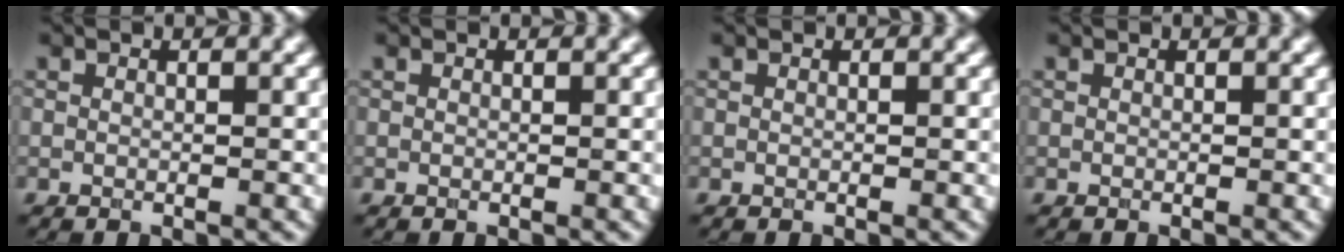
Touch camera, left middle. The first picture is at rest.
{"total": 0.0}
{"total": 0.0}
{"total": 0.0}